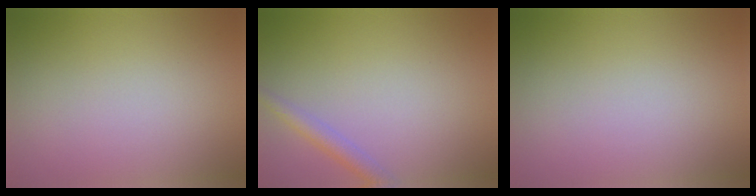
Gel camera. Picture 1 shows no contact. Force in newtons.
{"total": 2.0, "press": 2.0, "slide": 0.1}
{"total": 0.0}